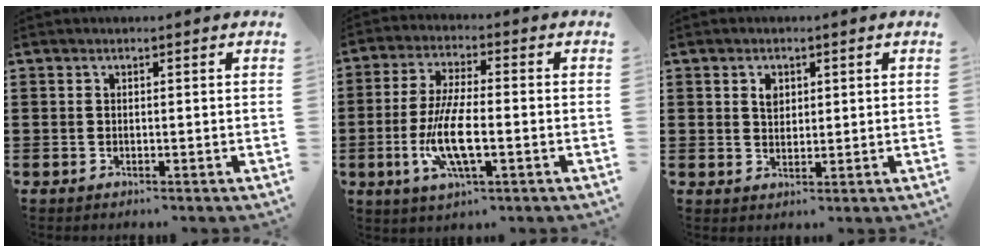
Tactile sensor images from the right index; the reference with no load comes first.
{"total": 8.8, "force": [-2.5, 2.6, 8.0], "torque": [-0.173, -0.012, -0.050]}
{"total": 2.2, "force": [0.9, 1.6, 1.3], "torque": [-0.021, 0.003, 0.015]}